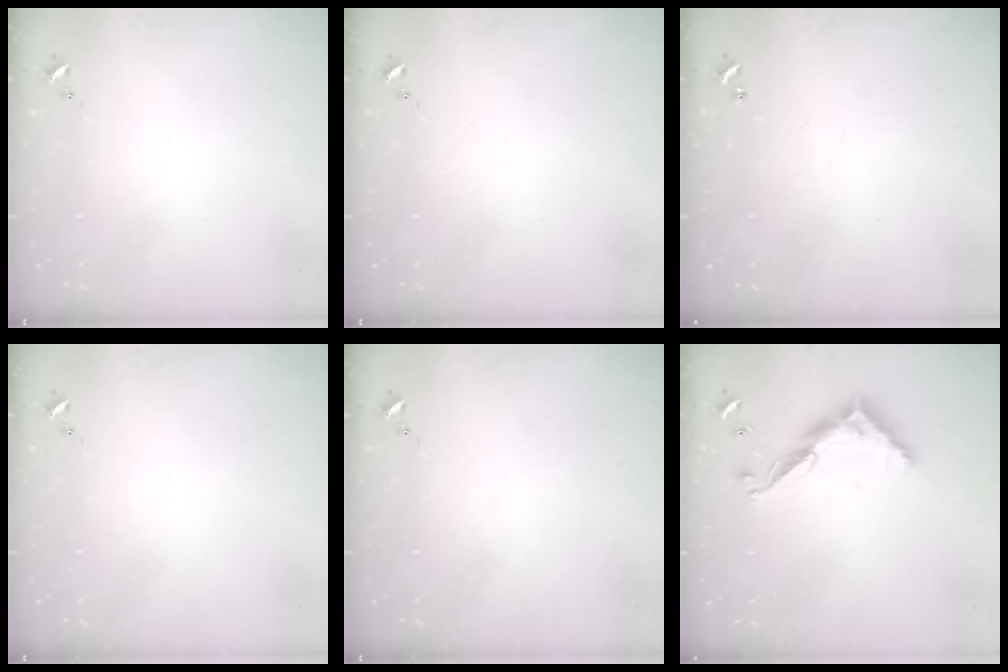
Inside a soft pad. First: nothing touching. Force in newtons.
{"total": 0.0}
{"total": 1.0, "press": 1.0, "slide": 0.2}
{"total": 0.0}
{"total": 0.0}
{"total": 11.3, "press": 11.3, "slide": 0.3}